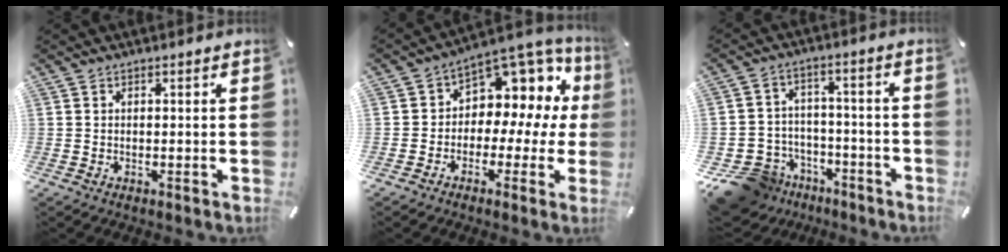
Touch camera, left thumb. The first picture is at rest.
{"total": 8.7, "force": [2.4, 7.0, 4.5], "torque": [-0.062, -0.038, 0.044]}
{"total": 11.3, "force": [-7.6, 8.1, 2.1], "torque": [-0.048, 0.051, -0.130]}